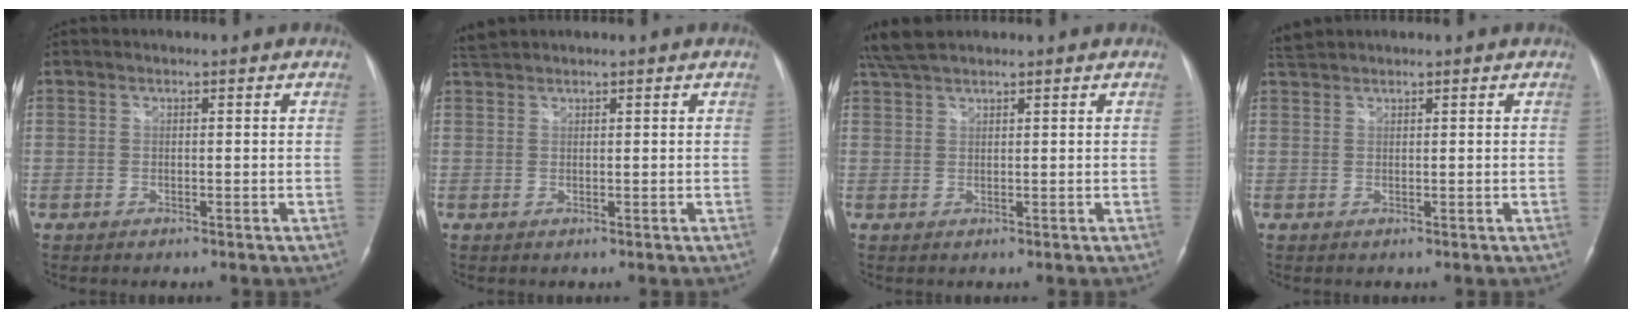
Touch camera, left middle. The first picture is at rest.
{"total": 1.9, "force": [1.9, -0.2, 0.2], "torque": [-0.013, 0.017, 0.041]}
{"total": 4.4, "force": [3.9, 0.6, 1.9], "torque": [-0.048, 0.023, 0.080]}
{"total": 1.9, "force": [1.9, -0.2, 0.1], "torque": [-0.013, 0.016, 0.043]}